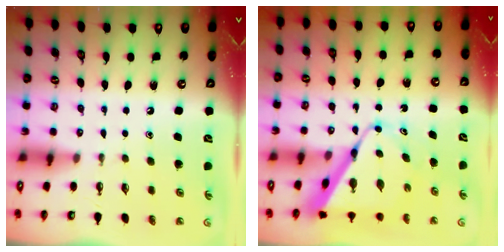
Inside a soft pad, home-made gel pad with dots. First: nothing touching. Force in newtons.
{"total": 11.6, "press": 11.5, "slide": 1.0}